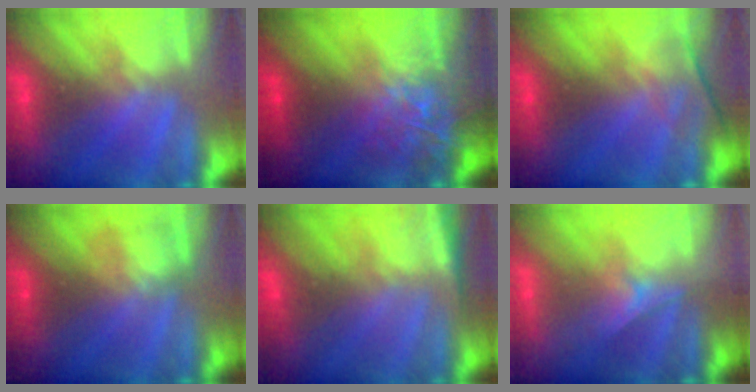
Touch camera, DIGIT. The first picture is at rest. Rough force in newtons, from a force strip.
{"total": 5.9}
{"total": 2.3}
{"total": 2.3}
{"total": 13.7}
{"total": 1.9}